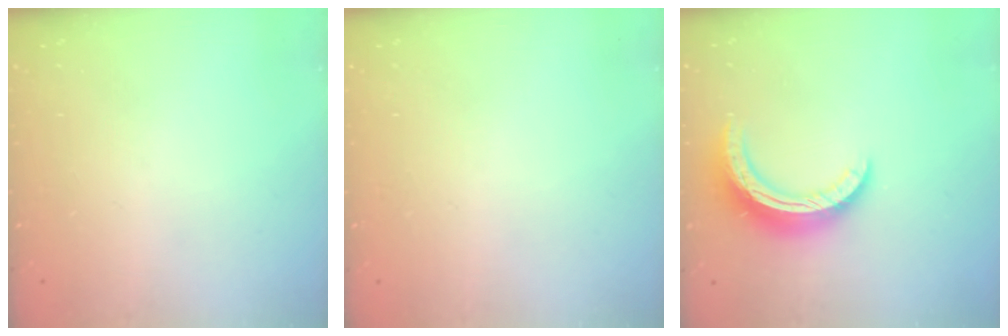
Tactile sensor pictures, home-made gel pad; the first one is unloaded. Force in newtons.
{"total": 2.6, "press": 2.6, "slide": 0.2}
{"total": 13.2, "press": 13.2, "slide": 0.3}